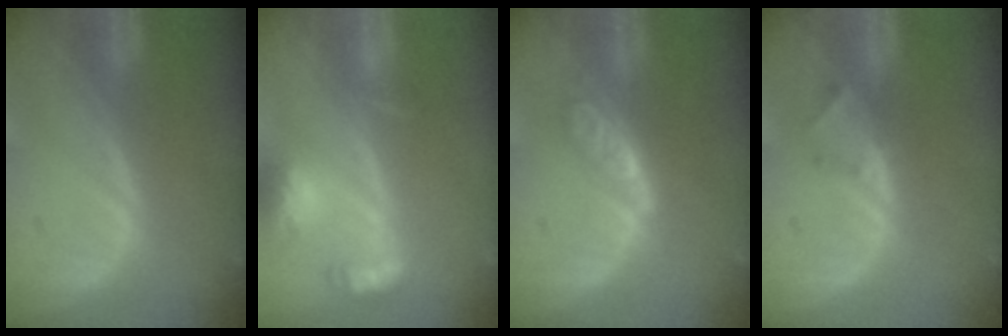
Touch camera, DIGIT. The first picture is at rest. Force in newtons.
{"total": 6.8, "press": 6.4, "slide": 2.4}
{"total": 4.7, "press": 4.3, "slide": 1.9}
{"total": 1.9, "press": 1.7, "slide": 0.9}